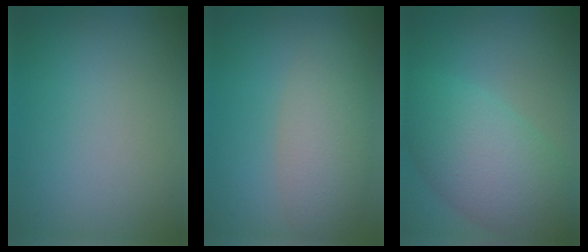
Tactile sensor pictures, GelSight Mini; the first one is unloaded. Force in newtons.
{"total": 5.0, "press": 5.0, "slide": 0.3}
{"total": 7.6, "press": 7.6, "slide": 0.4}